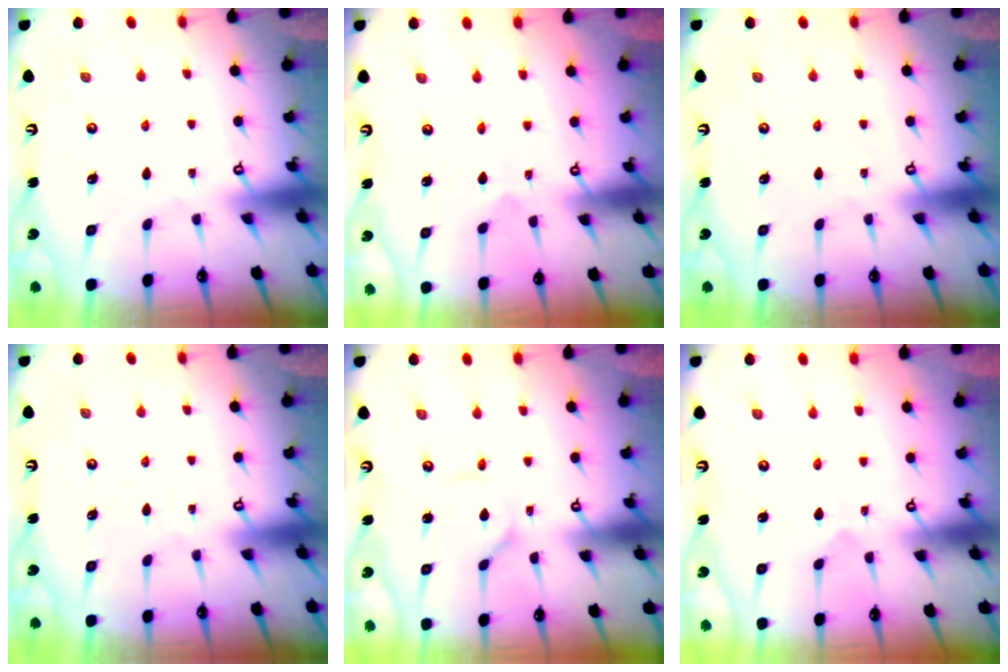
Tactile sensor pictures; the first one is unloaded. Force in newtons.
{"total": 2.0, "press": 2.0, "slide": 0.4}
{"total": 0.0}
{"total": 0.0}
{"total": 1.9, "press": 1.9, "slide": 0.2}
{"total": 1.7, "press": 1.6, "slide": 0.5}